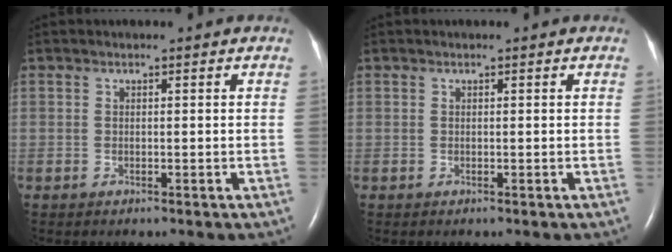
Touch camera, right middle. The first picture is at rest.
{"total": 0.0}